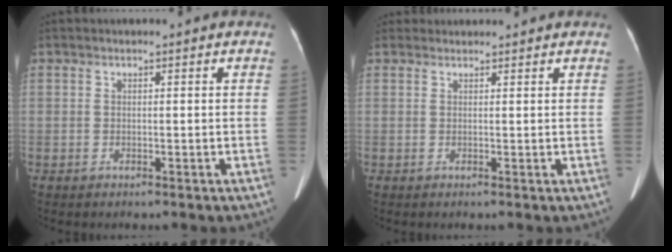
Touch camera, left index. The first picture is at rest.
{"total": 2.6, "force": [2.5, 0.6, 0.0], "torque": [-0.005, 0.022, 0.039]}